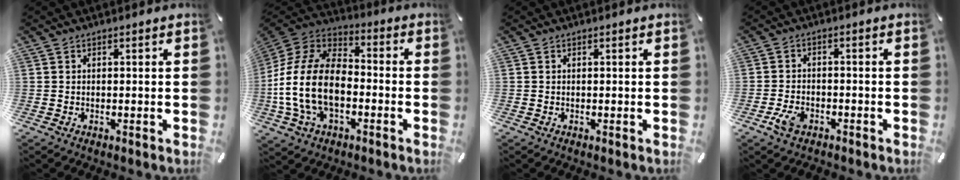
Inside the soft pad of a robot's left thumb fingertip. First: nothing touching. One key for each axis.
{"total": 17.7, "fx": -5.1, "fy": 11.7, "fz": 12.3, "tx": -0.257, "ty": 0.037, "tz": -0.090}
{"total": 0.0}
{"total": 4.2, "fx": -2.5, "fy": 2.4, "fz": 2.4, "tx": -0.059, "ty": 0.005, "tz": -0.049}